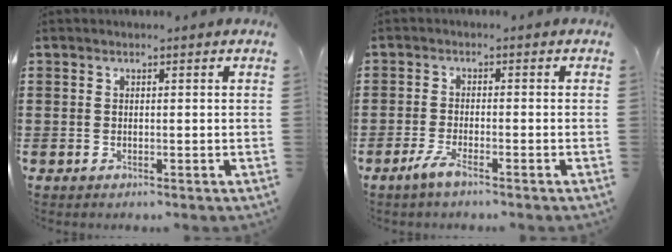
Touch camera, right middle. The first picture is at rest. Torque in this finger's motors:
{"motor_torque": [0.23, 0.03, 0.16, 0.08]}